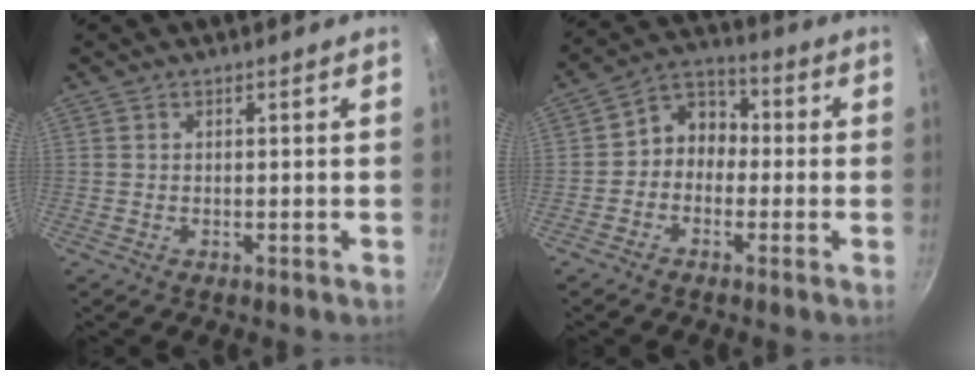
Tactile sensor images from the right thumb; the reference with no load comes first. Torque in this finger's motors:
{"motor_torque": [0.07, 0.12, -0.01, 0.06, 0.01]}